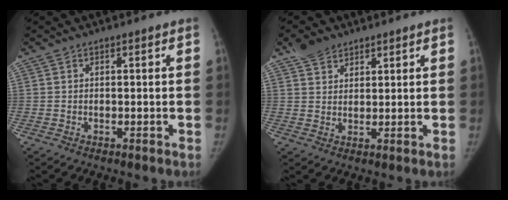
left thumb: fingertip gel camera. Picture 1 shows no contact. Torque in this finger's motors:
{"motor_torque": [0.76, -0.03, 0.51, -0.45, 0.01]}